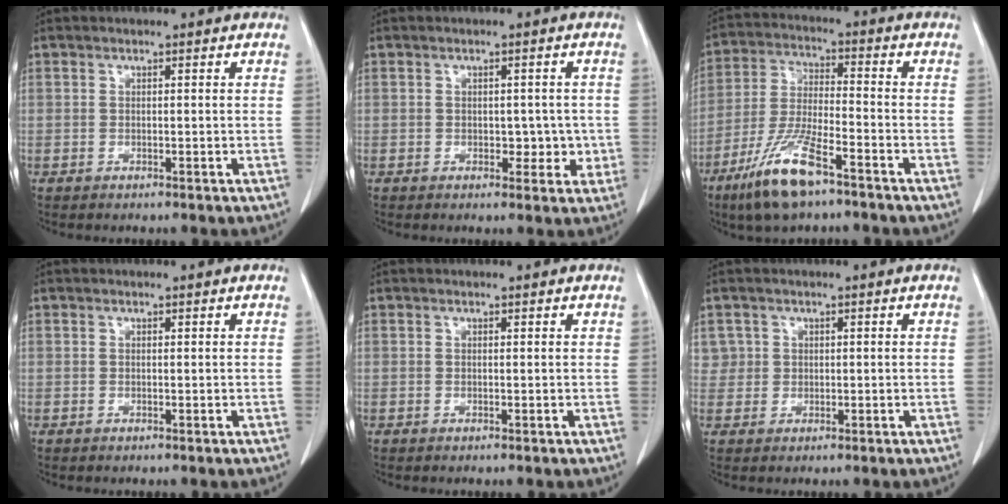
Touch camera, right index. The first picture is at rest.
{"total": 3.3, "force": [-0.3, 2.4, 2.3], "torque": [-0.015, 0.005, 0.000]}
{"total": 11.4, "force": [-7.4, 2.1, 8.5], "torque": [-0.180, -0.024, -0.138]}
{"total": 0.0}
{"total": 0.0}
{"total": 2.6, "force": [0.9, 2.4, -0.2], "torque": [0.021, 0.005, 0.012]}